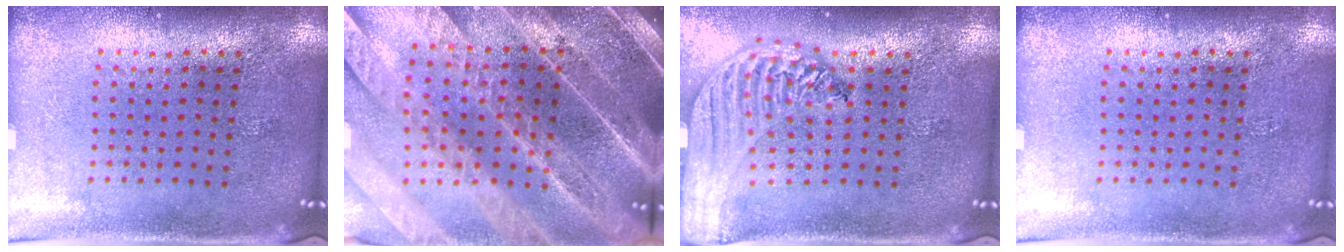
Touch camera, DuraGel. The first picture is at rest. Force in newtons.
{"total": 5.4, "press": 4.6, "slide": 2.9}
{"total": 2.8, "press": 2.2, "slide": 1.6}
{"total": 0.0}